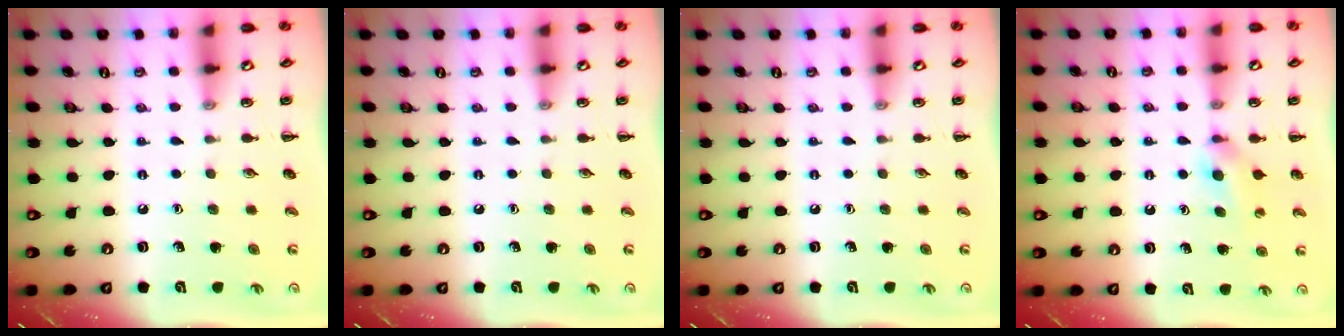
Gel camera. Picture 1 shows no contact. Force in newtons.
{"total": 0.0}
{"total": 0.0}
{"total": 6.1, "press": 5.8, "slide": 1.9}